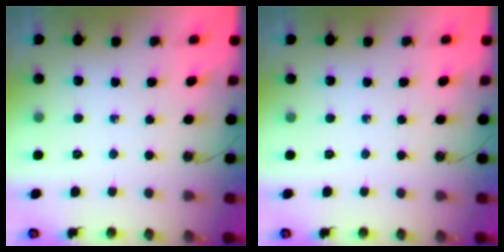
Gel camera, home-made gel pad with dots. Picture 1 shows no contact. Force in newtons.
{"total": 0.0}